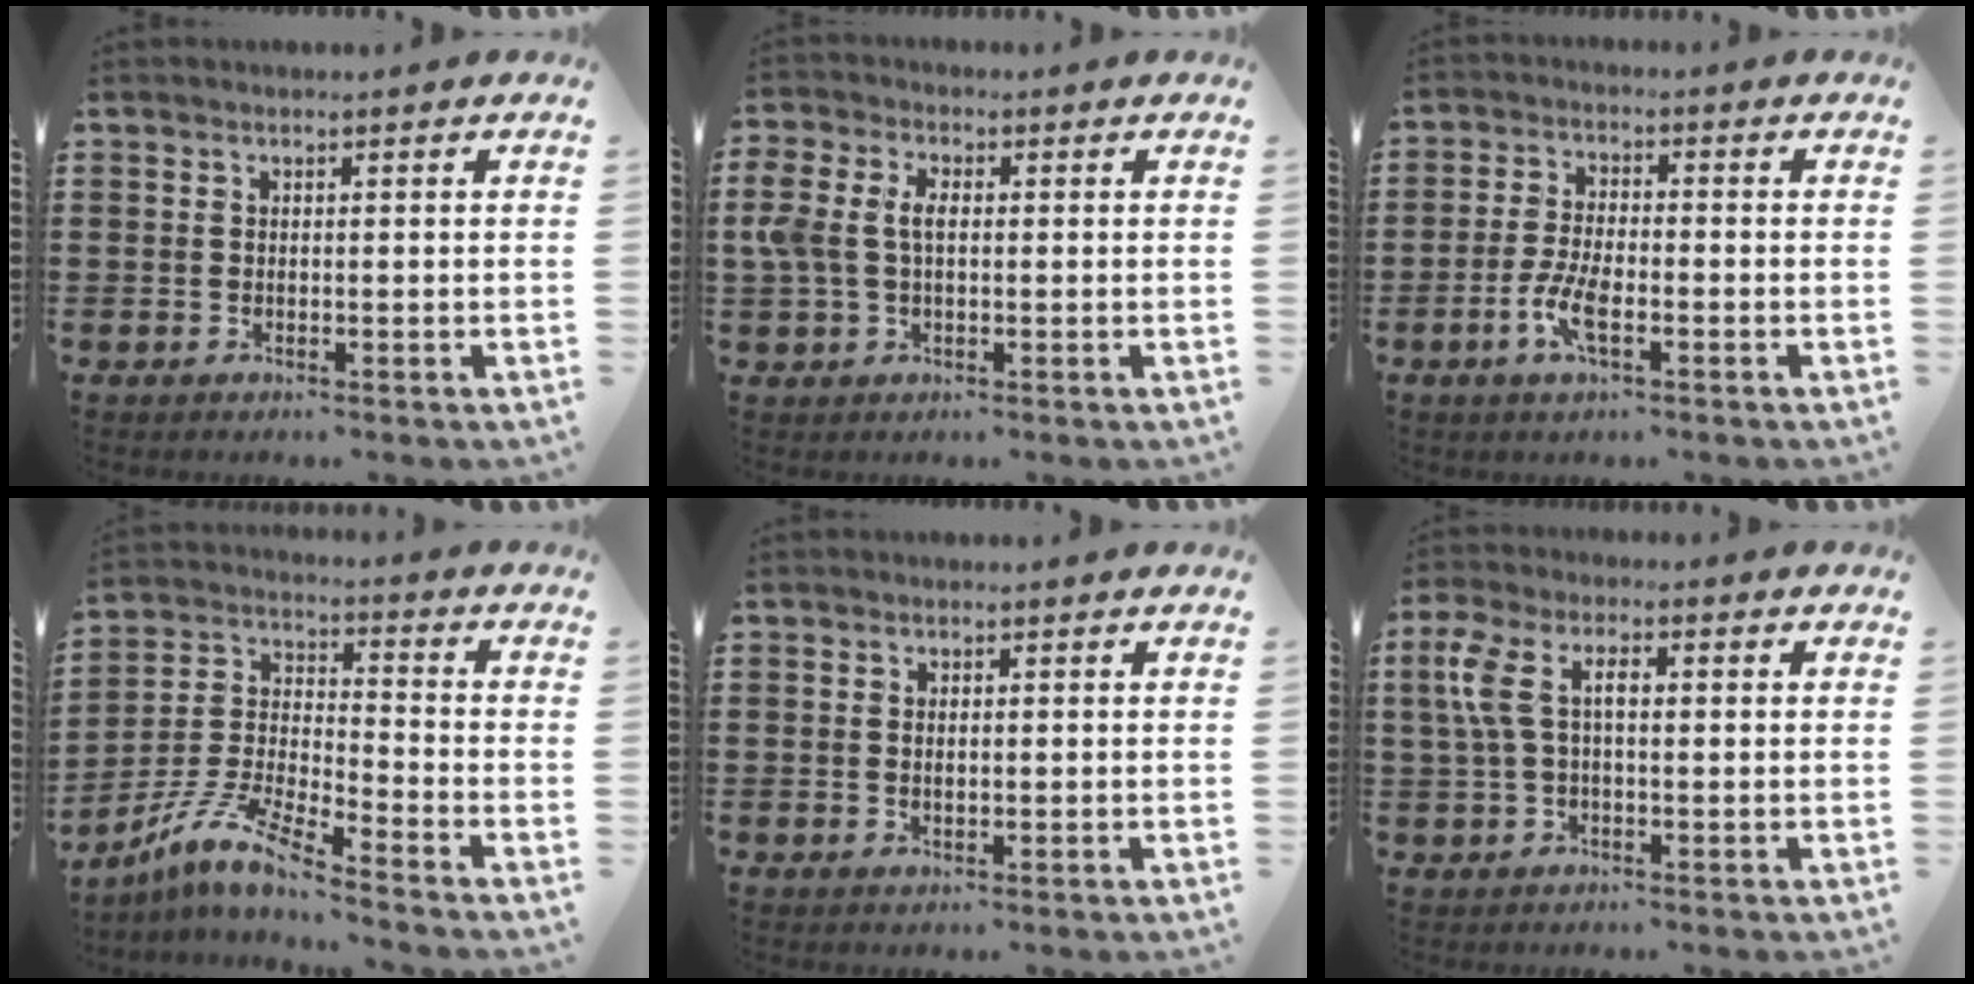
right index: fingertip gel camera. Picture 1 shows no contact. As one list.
[{"total": 5.1, "force": [0.5, 3.2, 4.0], "torque": [-0.106, 0.003, 0.000]}, {"total": 5.6, "force": [-2.3, 2.0, 4.8], "torque": [-0.105, -0.004, -0.046]}, {"total": 8.4, "force": [-7.1, 0.5, 4.4], "torque": [-0.119, -0.009, -0.151]}, {"total": 1.2, "force": [0.1, 0.6, 1.1], "torque": [-0.021, 0.006, 0.000]}, {"total": 6.2, "force": [0.4, 2.6, 5.6], "torque": [-0.137, 0.002, -0.004]}]